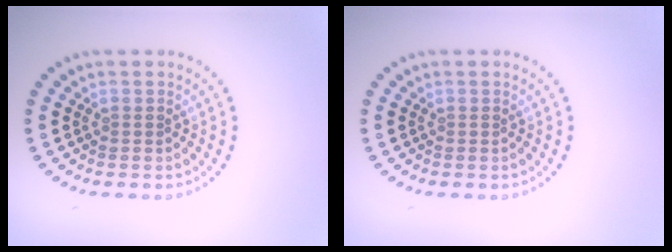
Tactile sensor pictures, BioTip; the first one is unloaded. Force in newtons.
{"total": 0.0}